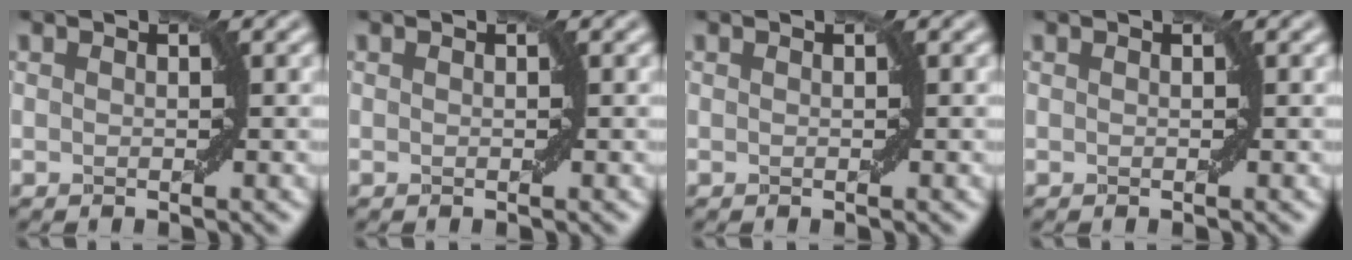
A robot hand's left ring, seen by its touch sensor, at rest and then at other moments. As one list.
[{"total": 0.0}, {"total": 0.0}, {"total": 0.0}]